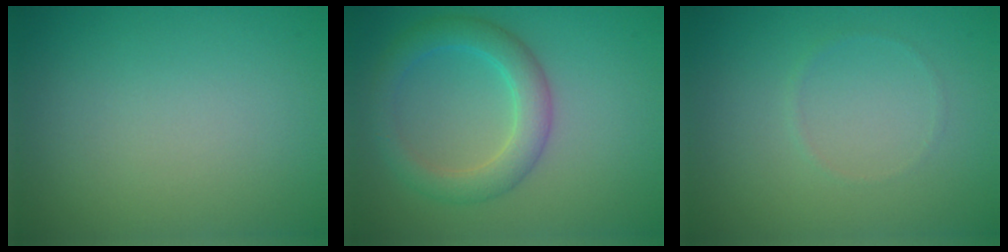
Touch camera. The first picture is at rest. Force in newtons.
{"total": 3.9, "press": 3.9, "slide": 0.1}
{"total": 0.5, "press": 0.5, "slide": 0.1}